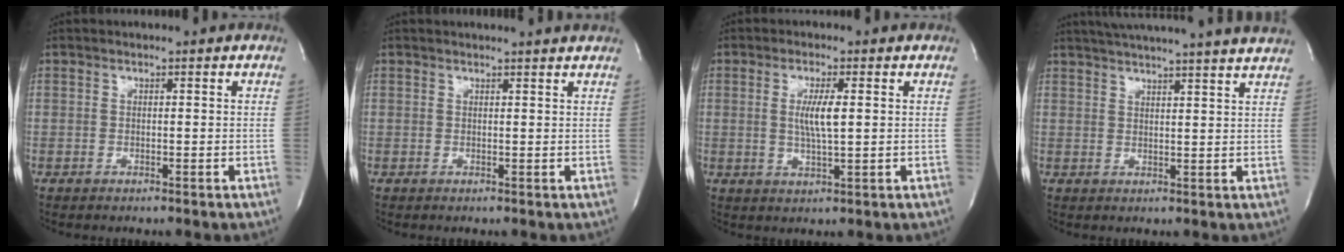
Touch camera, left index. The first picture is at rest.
{"total": 3.5, "force": [3.3, -0.5, 0.9], "torque": [-0.011, -0.002, 0.025]}
{"total": 4.5, "force": [0.2, 0.3, 4.4], "torque": [-0.086, -0.011, 0.005]}
{"total": 20.0, "force": [18.3, -0.7, 8.2], "torque": [-0.136, -0.012, 0.232]}